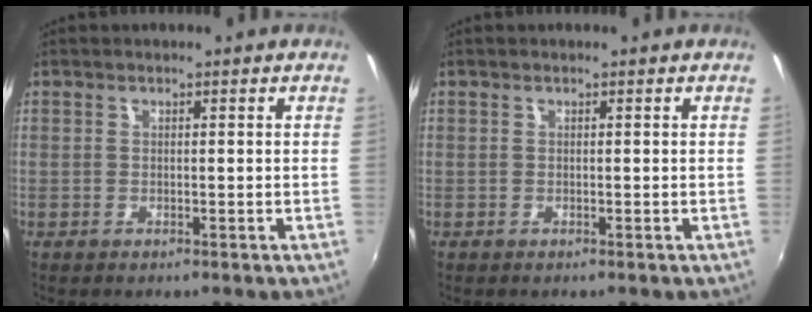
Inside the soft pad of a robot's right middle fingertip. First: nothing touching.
{"total": 0.0}